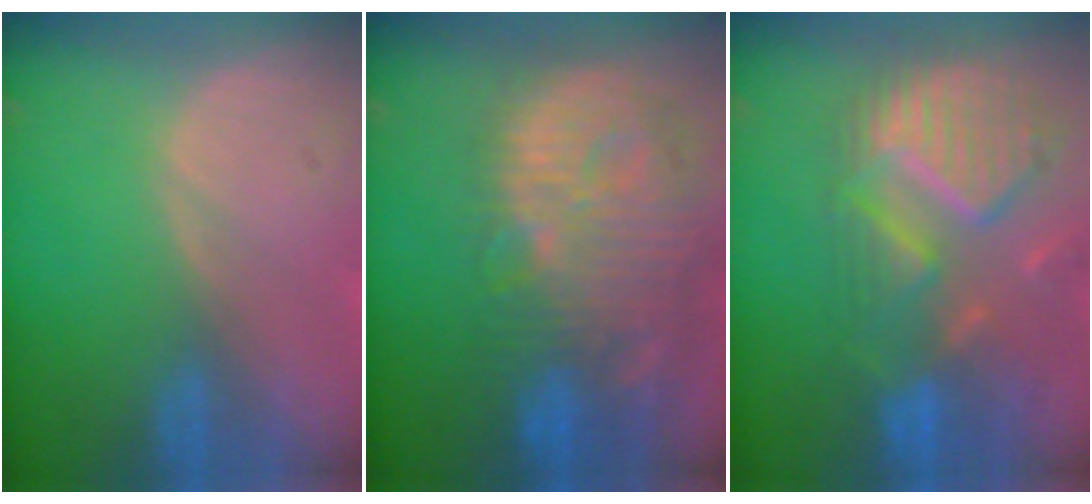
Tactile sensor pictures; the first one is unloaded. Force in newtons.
{"total": 14.2, "press": 12.4, "slide": 6.9}
{"total": 11.9, "press": 10.3, "slide": 5.9}